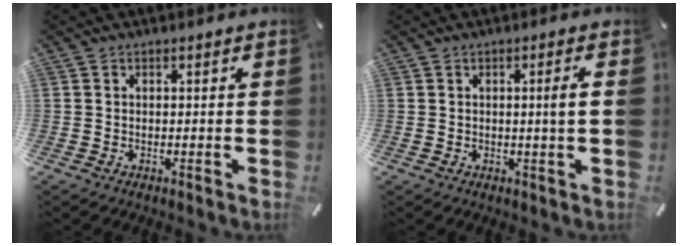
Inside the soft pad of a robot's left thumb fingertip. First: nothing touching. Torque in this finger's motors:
{"motor_torque": [0.63, 0.21, 1.32, -1.45, 0.20]}